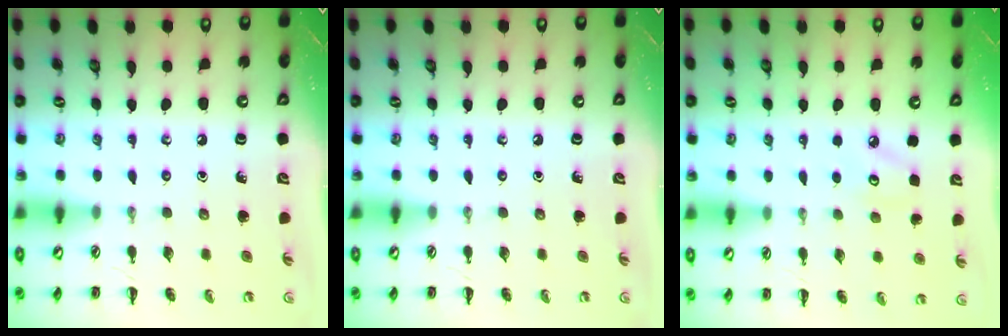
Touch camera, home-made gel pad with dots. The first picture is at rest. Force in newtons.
{"total": 0.0}
{"total": 3.5, "press": 3.4, "slide": 0.7}